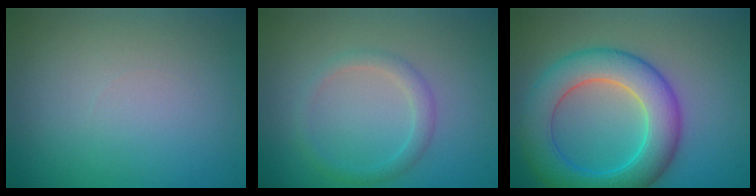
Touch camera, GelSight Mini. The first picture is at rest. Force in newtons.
{"total": 1.7, "press": 1.7, "slide": 0.1}
{"total": 7.6, "press": 7.6, "slide": 0.1}